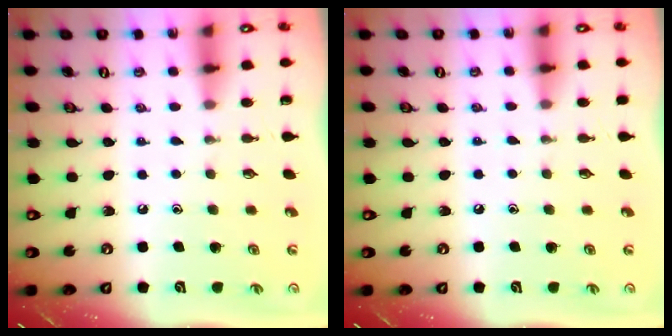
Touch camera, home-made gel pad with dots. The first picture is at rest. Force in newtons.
{"total": 3.2, "press": 3.2, "slide": 0.5}